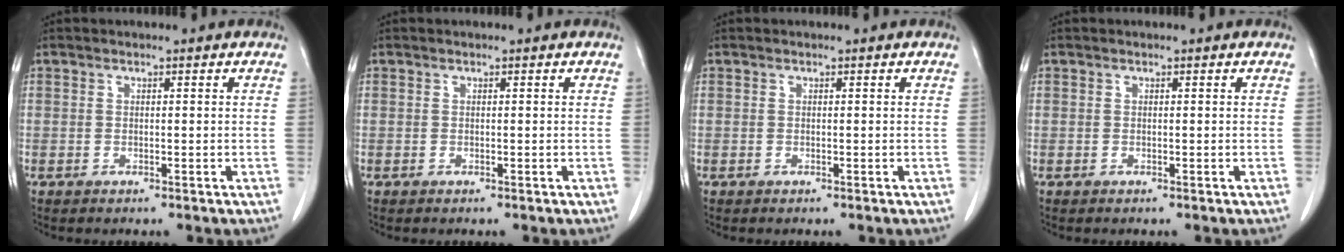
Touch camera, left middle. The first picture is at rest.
{"total": 0.0}
{"total": 0.0}
{"total": 0.0}